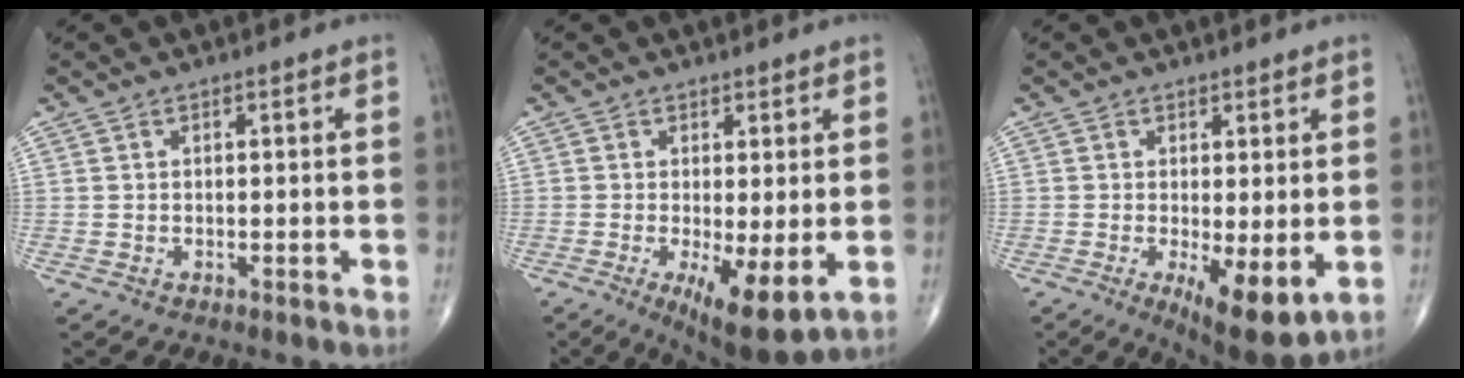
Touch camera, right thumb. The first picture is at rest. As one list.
[{"total": 9.2, "force": [-2.0, 2.7, 8.5], "torque": [-0.139, -0.028, -0.025]}, {"total": 9.2, "force": [-1.9, 3.0, 8.5], "torque": [-0.129, -0.027, -0.023]}]